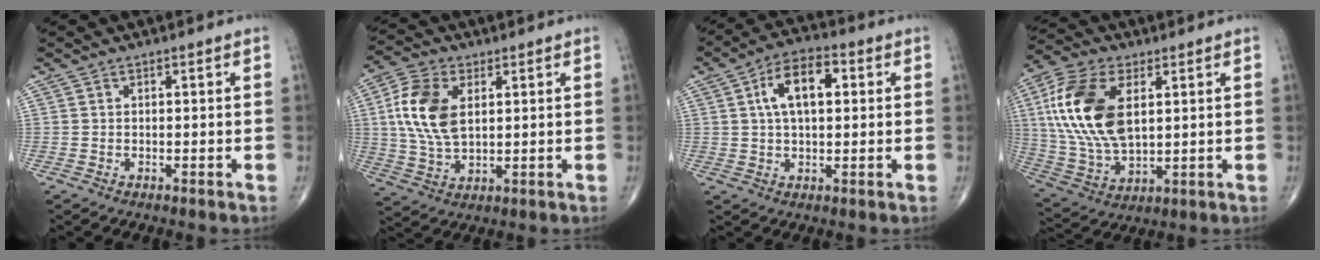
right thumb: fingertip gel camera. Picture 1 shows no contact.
{"total": 12.0, "force": [2.6, 6.9, 9.4], "torque": [-0.192, -0.002, 0.048]}
{"total": 10.2, "force": [2.4, 5.3, 8.4], "torque": [-0.137, 0.017, 0.033]}
{"total": 18.9, "force": [4.4, 10.3, 15.3], "torque": [-0.314, -0.010, 0.082]}